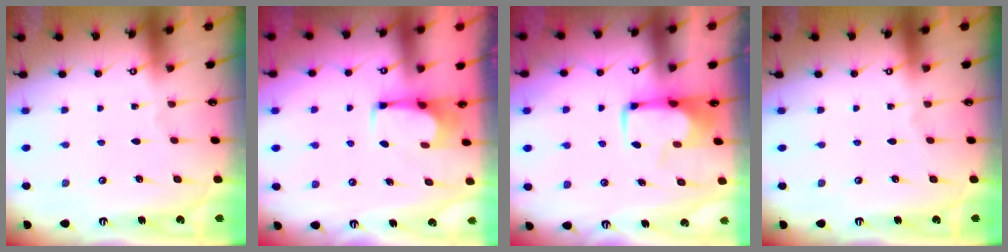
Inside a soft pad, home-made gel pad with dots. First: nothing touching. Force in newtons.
{"total": 2.1, "press": 2.1, "slide": 0.2}
{"total": 1.2, "press": 1.0, "slide": 0.5}
{"total": 0.0}